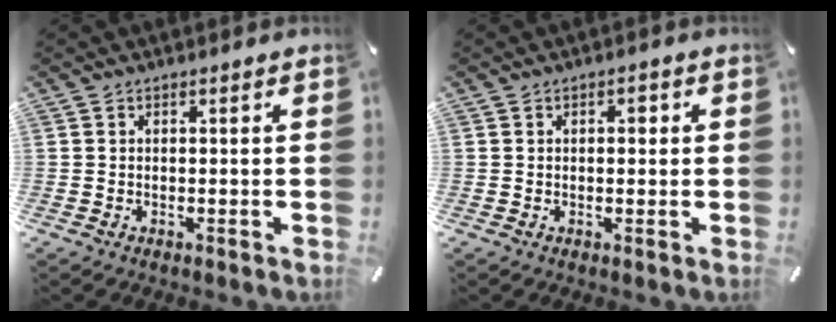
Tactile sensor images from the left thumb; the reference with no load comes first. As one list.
[{"total": 2.0, "force": [0.3, 1.4, 1.4], "torque": [-0.013, 0.002, -0.003]}]